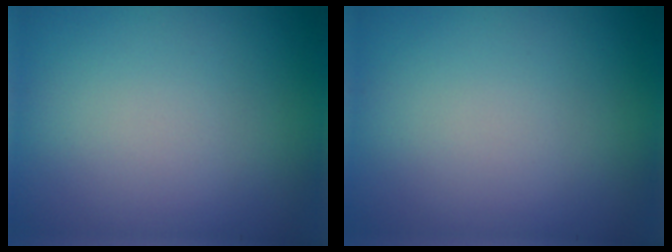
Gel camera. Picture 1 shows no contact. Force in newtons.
{"total": 0.0}